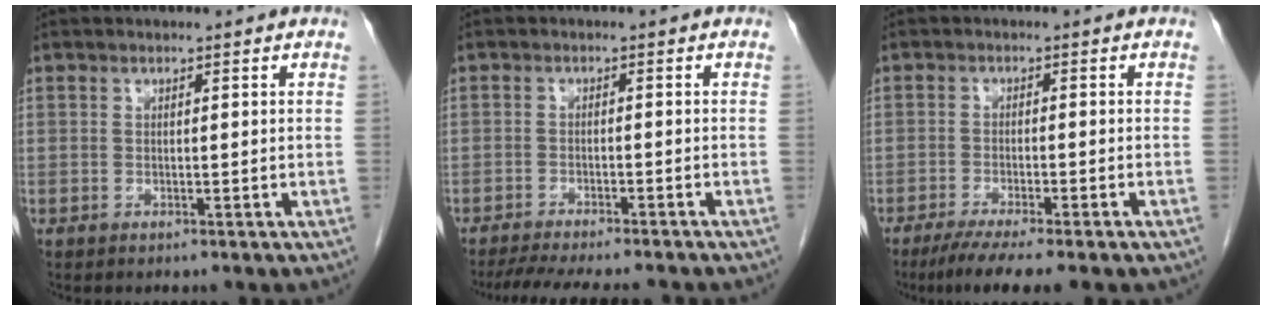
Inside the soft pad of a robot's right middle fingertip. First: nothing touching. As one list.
[{"total": 12.3, "force": [-10.9, 1.5, 5.4], "torque": [-0.078, -0.013, -0.148]}, {"total": 7.9, "force": [-5.9, 0.2, 5.2], "torque": [-0.074, -0.018, -0.089]}]